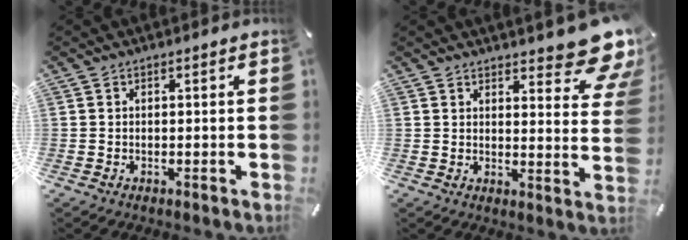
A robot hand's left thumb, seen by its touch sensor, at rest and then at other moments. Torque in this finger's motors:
{"motor_torque": [2.26, 2.02, 0.43, -0.33, 0.23]}